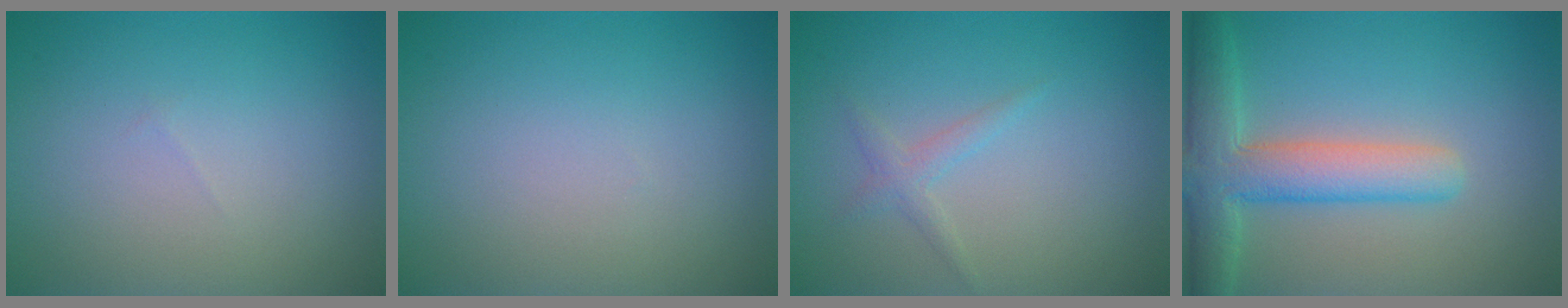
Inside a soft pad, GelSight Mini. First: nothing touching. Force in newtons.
{"total": 0.0}
{"total": 1.3, "press": 1.3, "slide": 0.1}
{"total": 6.1, "press": 6.1, "slide": 0.6}